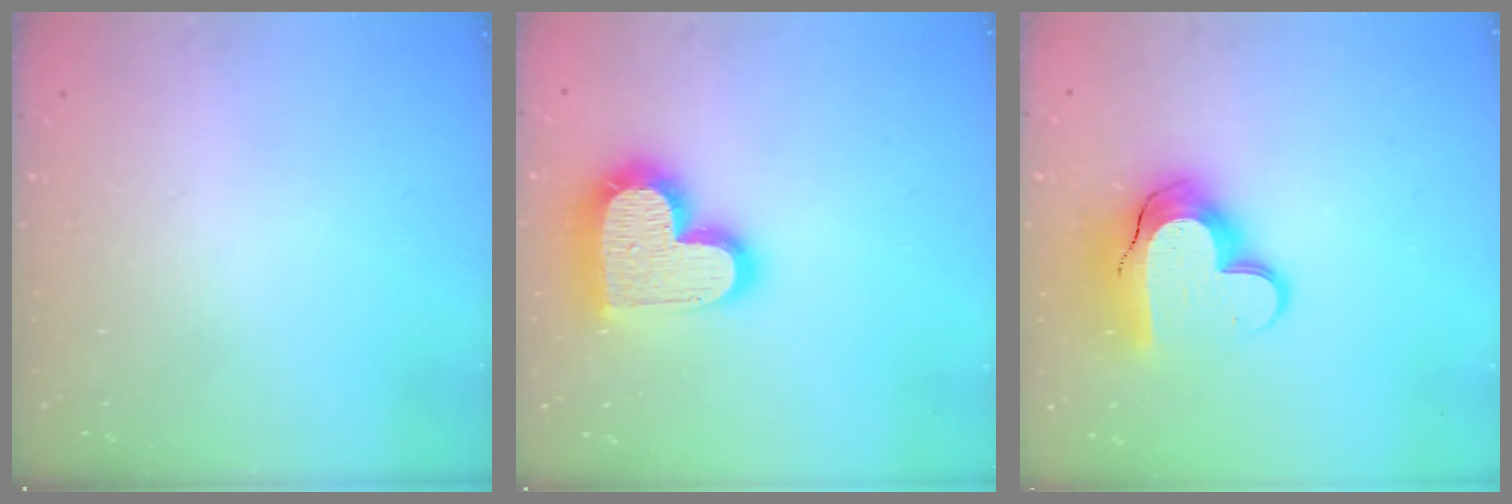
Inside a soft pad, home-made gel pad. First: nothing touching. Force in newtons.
{"total": 20.1, "press": 20.1, "slide": 1.5}
{"total": 16.0, "press": 16.0, "slide": 1.0}